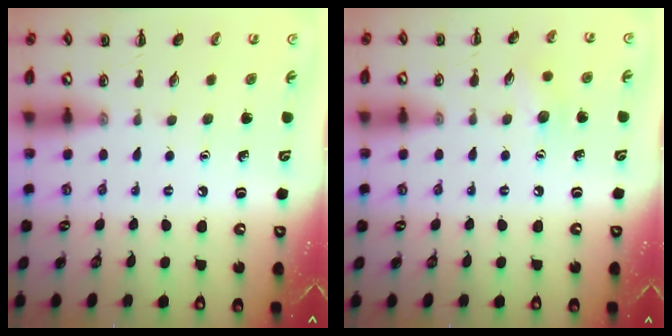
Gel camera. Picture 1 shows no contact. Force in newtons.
{"total": 6.3, "press": 6.1, "slide": 1.7}